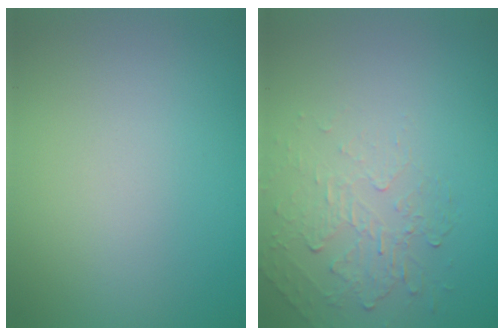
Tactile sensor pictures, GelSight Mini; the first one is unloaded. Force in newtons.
{"total": 2.1, "press": 0.9, "slide": 1.9}